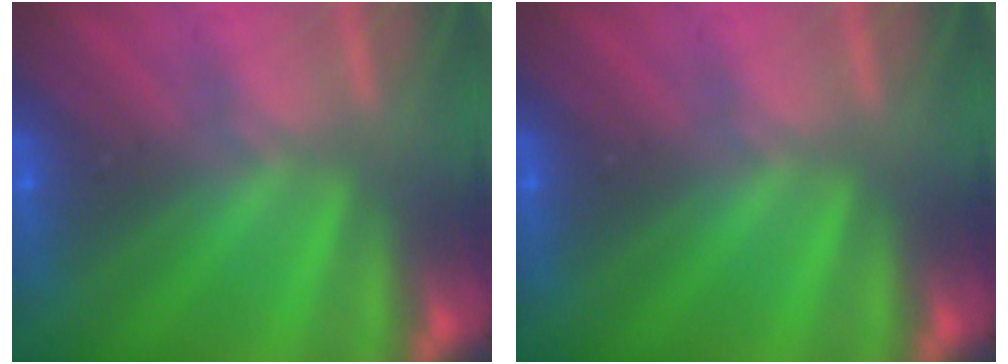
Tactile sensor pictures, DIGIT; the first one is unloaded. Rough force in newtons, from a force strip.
{"total": 0.0}